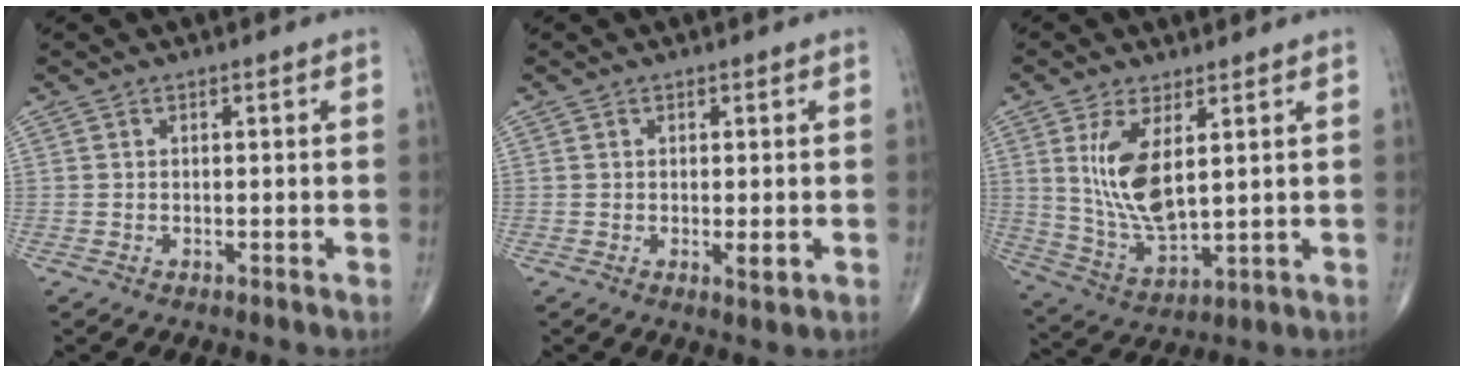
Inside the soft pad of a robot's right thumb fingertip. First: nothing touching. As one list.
[{"total": 1.9, "force": [-0.3, 0.6, 1.8], "torque": [-0.030, -0.006, -0.004]}, {"total": 11.4, "force": [3.1, 4.8, 9.8], "torque": [-0.192, -0.026, 0.076]}]